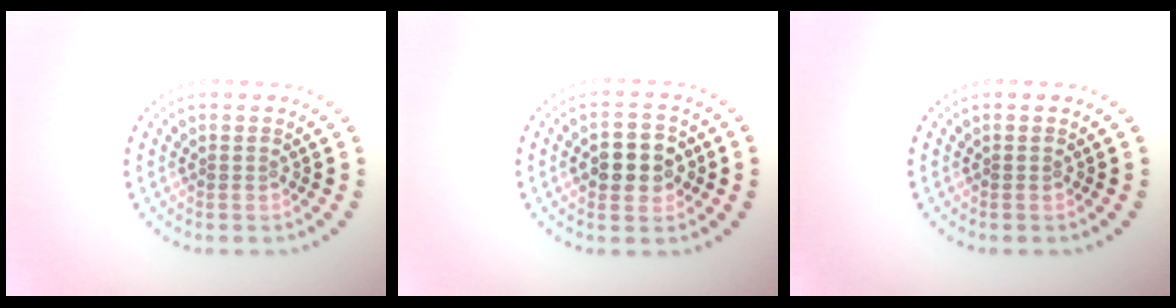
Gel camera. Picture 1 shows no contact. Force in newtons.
{"total": 4.3, "press": 4.3, "slide": 0.3}
{"total": 0.0}